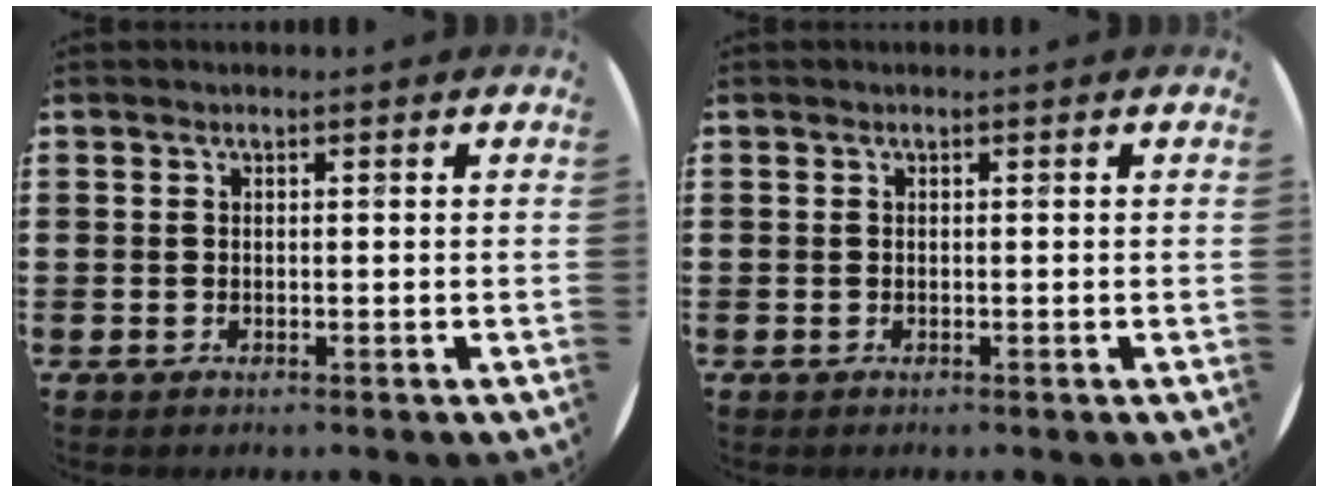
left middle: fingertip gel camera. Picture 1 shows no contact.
{"total": 0.0}